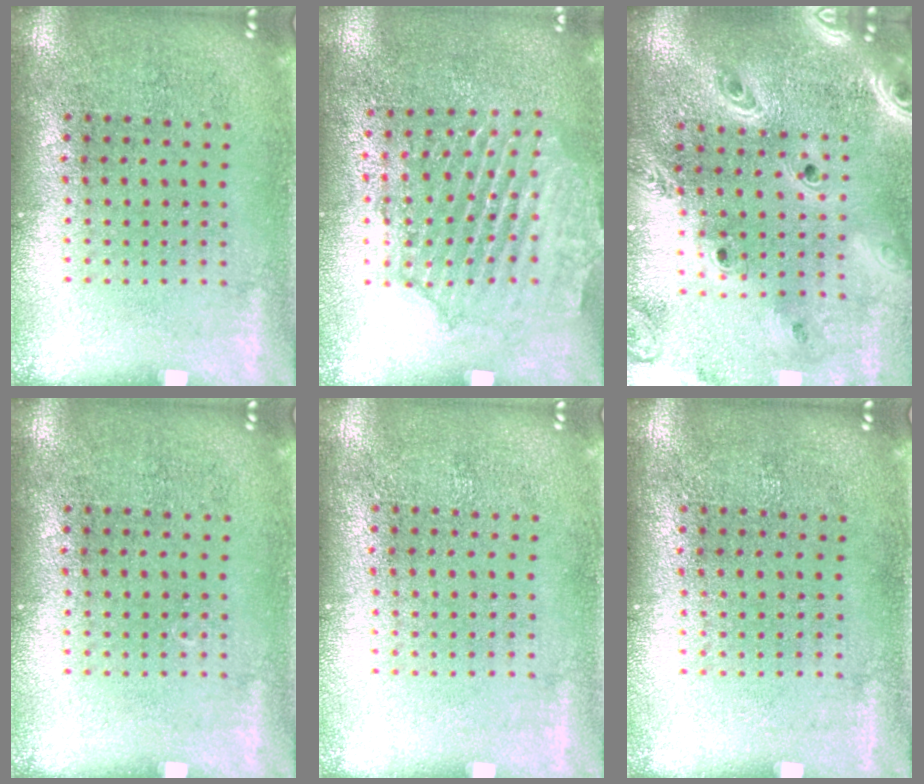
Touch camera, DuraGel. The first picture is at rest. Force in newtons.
{"total": 1.8, "press": 1.8, "slide": 0.3}
{"total": 3.3, "press": 2.7, "slide": 1.8}
{"total": 0.0}
{"total": 0.0}
{"total": 0.0}